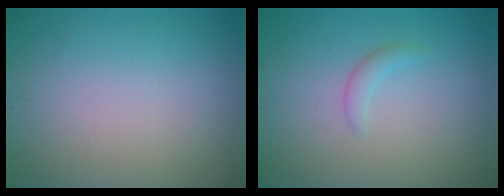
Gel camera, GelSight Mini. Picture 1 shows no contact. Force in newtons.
{"total": 1.0, "press": 1.0, "slide": 0.1}